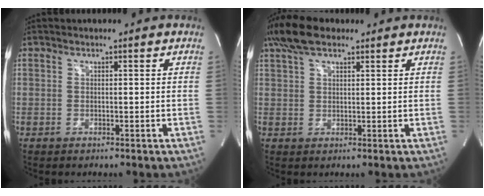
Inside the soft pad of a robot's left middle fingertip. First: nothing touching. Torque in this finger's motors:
{"motor_torque": [0.36, 0.14, -0.13, -0.01]}